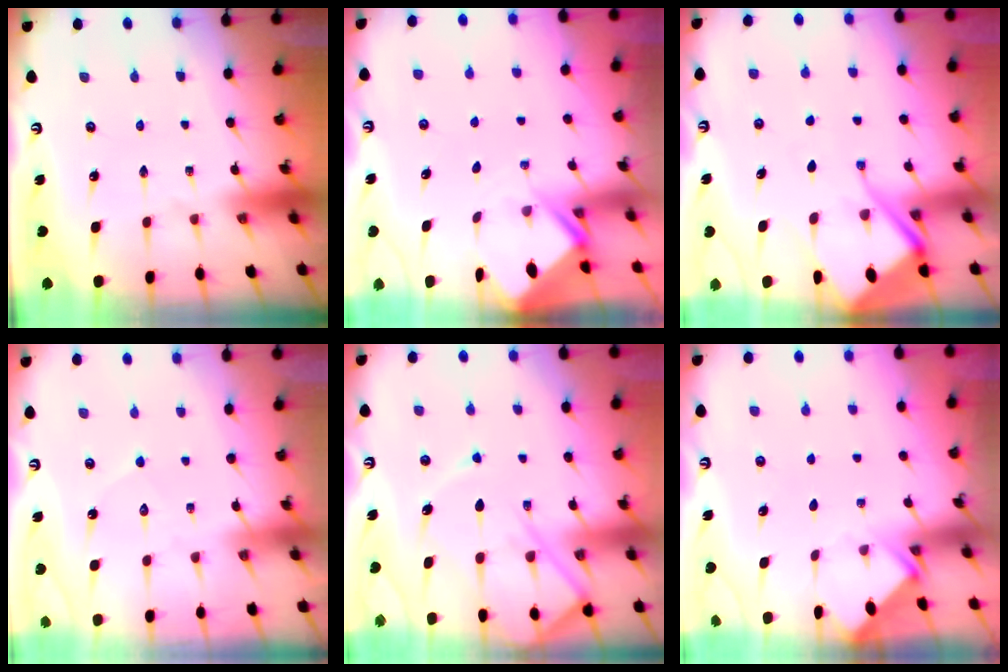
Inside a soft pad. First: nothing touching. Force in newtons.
{"total": 2.4, "press": 2.4, "slide": 0.1}
{"total": 8.9, "press": 8.8, "slide": 0.7}
{"total": 4.3, "press": 4.3, "slide": 0.3}
{"total": 11.7, "press": 11.6, "slide": 1.2}
{"total": 4.2, "press": 4.2, "slide": 0.3}